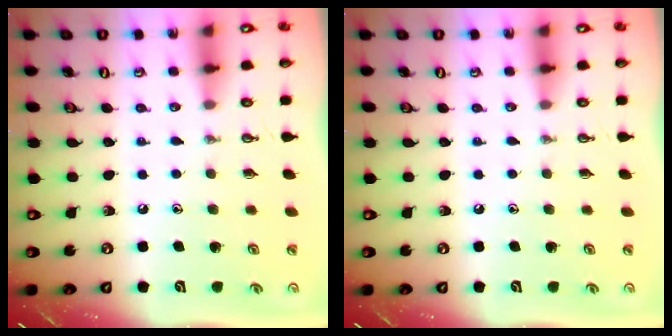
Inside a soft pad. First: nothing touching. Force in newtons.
{"total": 0.0}